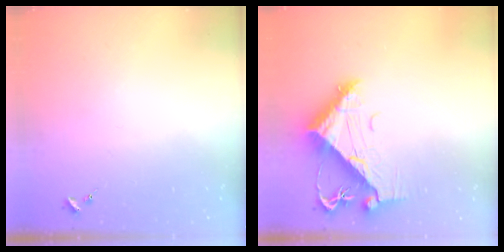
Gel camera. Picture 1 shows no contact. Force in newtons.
{"total": 9.1, "press": 9.1, "slide": 1.1}